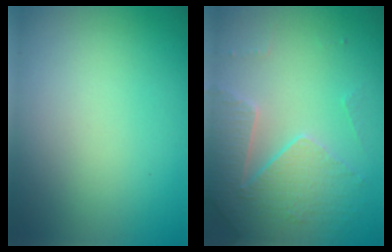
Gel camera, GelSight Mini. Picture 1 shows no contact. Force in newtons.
{"total": 3.7, "press": 3.6, "slide": 0.8}